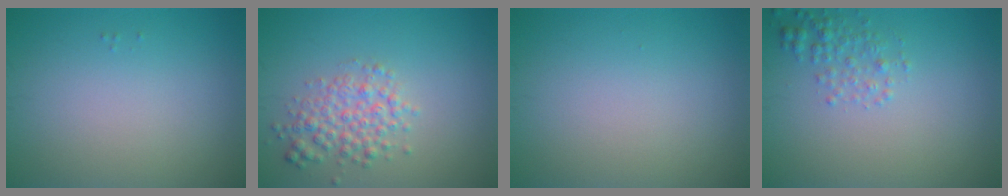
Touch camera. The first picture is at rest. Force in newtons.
{"total": 3.2, "press": 3.2, "slide": 0.1}
{"total": 0.0}
{"total": 1.9, "press": 1.9, "slide": 0.1}